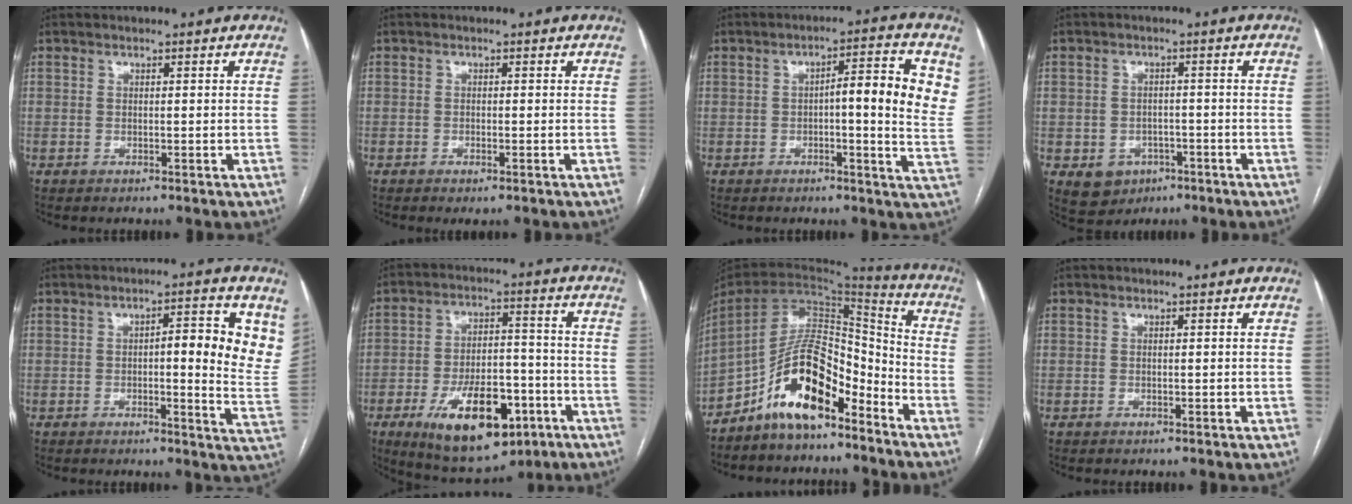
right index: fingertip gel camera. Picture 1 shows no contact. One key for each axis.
{"total": 1.4, "fx": -0.8, "fy": 0.3, "fz": 1.1, "tx": -0.018, "ty": -0.003, "tz": -0.010}
{"total": 11.1, "fx": 2.3, "fy": 1.8, "fz": 10.7, "tx": -0.135, "ty": 0.016, "tz": 0.021}
{"total": 5.6, "fx": -2.5, "fy": 4.7, "fz": 1.8, "tx": -0.031, "ty": 0.004, "tz": -0.026}
{"total": 10.5, "fx": 3.2, "fy": 2.2, "fz": 9.8, "tx": -0.112, "ty": 0.000, "tz": 0.033}
{"total": 16.4, "fx": -7.6, "fy": 7.3, "fz": 12.6, "tx": -0.208, "ty": 0.002, "tz": -0.108}
{"total": 13.5, "fx": -9.0, "fy": 5.0, "fz": 8.8, "tx": -0.164, "ty": 0.031, "tz": -0.163}
{"total": 0.0}